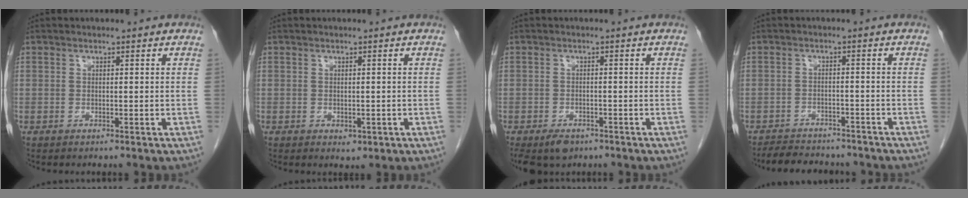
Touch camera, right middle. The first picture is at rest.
{"total": 1.5, "force": [-0.5, 0.9, 1.0], "torque": [-0.011, -0.002, 0.001]}
{"total": 4.9, "force": [-3.5, 2.6, 2.3], "torque": [-0.042, -0.006, -0.053]}
{"total": 9.0, "force": [-8.2, 2.8, 2.8], "torque": [-0.046, 0.002, -0.111]}